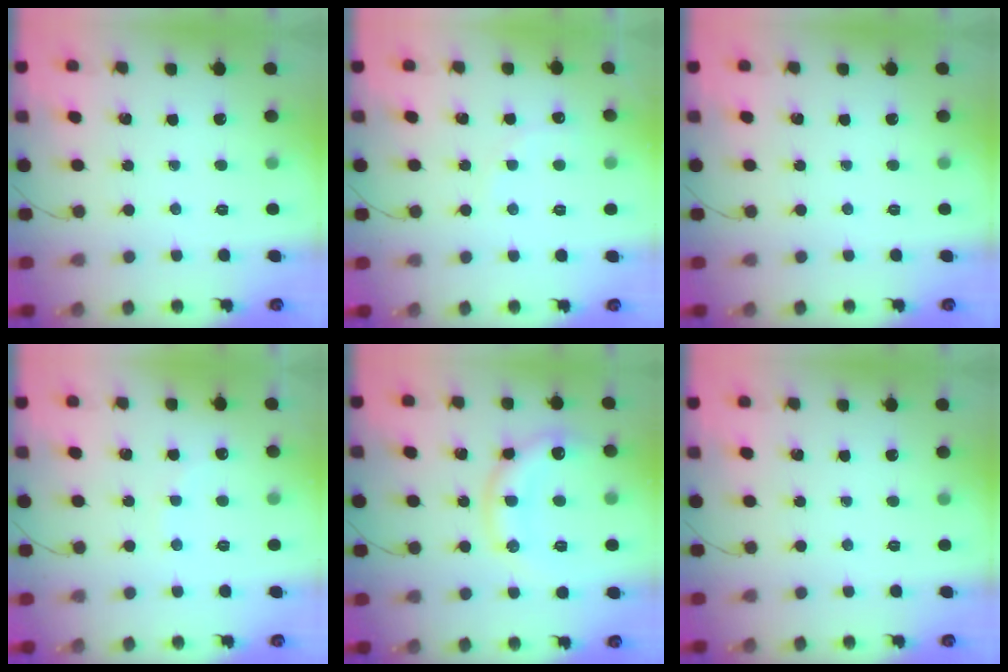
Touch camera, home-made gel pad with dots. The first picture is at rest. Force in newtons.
{"total": 6.5, "press": 6.4, "slide": 1.2}
{"total": 0.0}
{"total": 6.0, "press": 5.9, "slide": 1.1}
{"total": 12.4, "press": 12.3, "slide": 1.4}
{"total": 0.0}